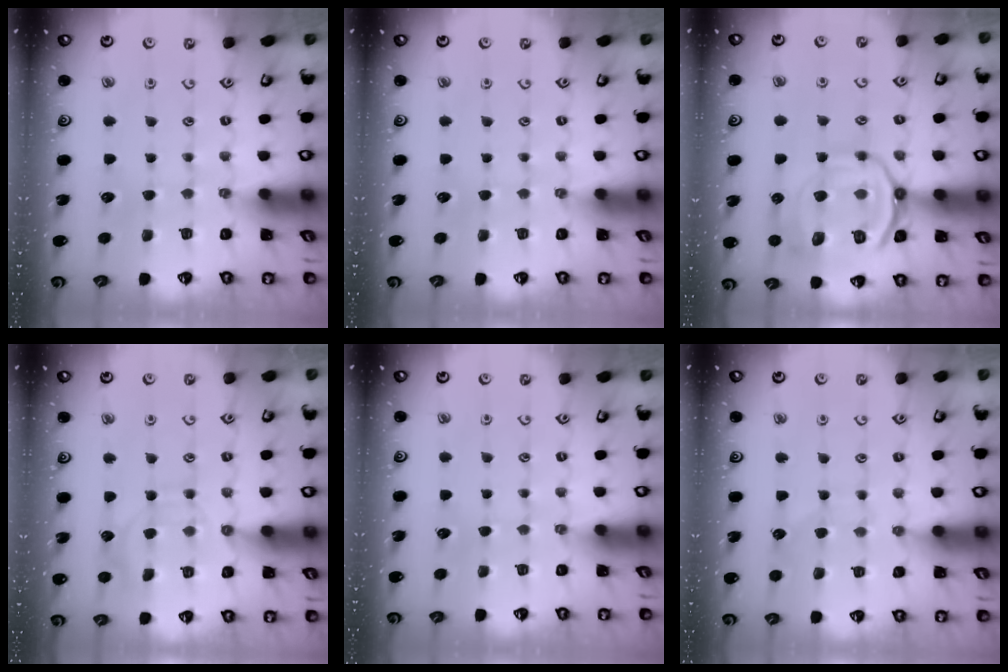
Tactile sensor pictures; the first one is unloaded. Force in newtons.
{"total": 0.0}
{"total": 15.3, "press": 15.3, "slide": 1.4}
{"total": 9.0, "press": 9.0, "slide": 1.0}
{"total": 0.0}
{"total": 6.2, "press": 6.2, "slide": 0.5}